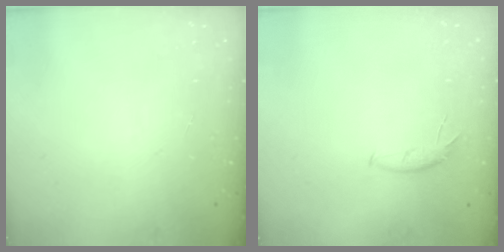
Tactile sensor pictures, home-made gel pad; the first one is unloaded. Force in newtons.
{"total": 5.5, "press": 5.5, "slide": 0.5}